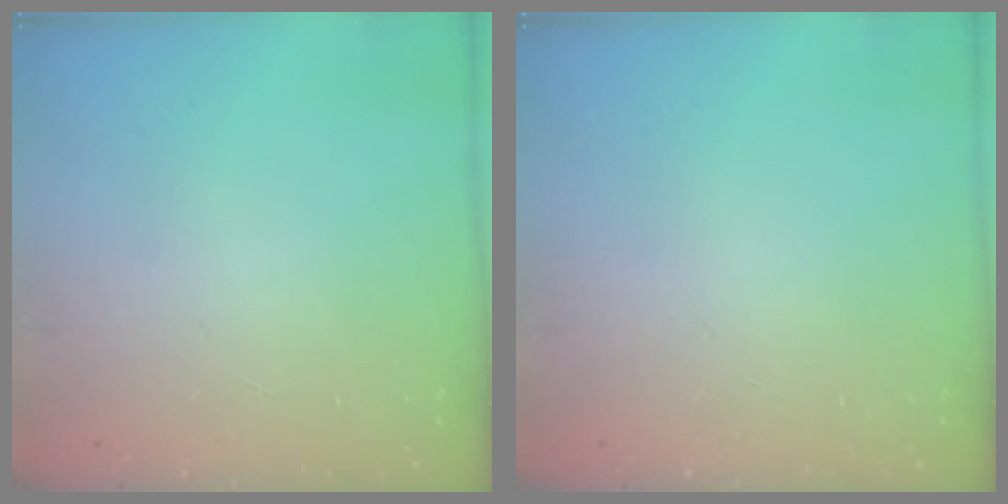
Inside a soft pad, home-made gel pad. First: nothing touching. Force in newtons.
{"total": 0.0}